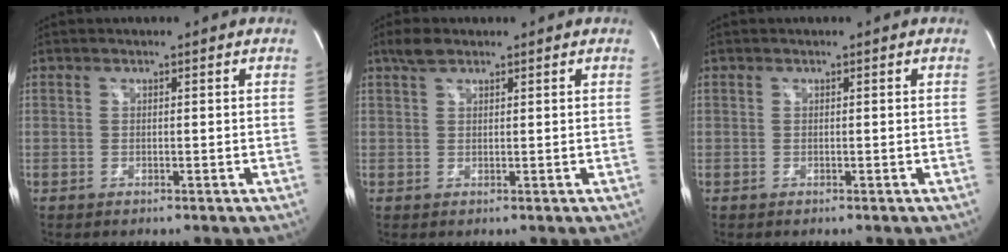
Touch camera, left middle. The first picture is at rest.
{"total": 2.4, "force": [1.9, 1.0, 1.2], "torque": [-0.031, 0.009, 0.037]}
{"total": 0.0}